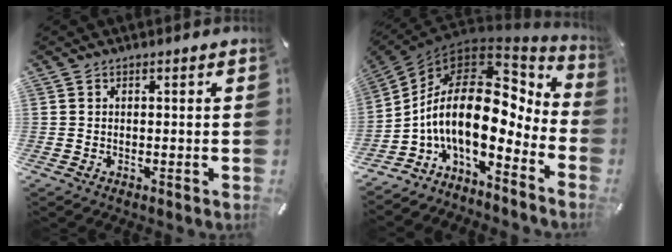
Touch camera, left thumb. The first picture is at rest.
{"total": 19.2, "force": [-0.3, 9.6, 16.7], "torque": [-0.360, -0.036, -0.013]}